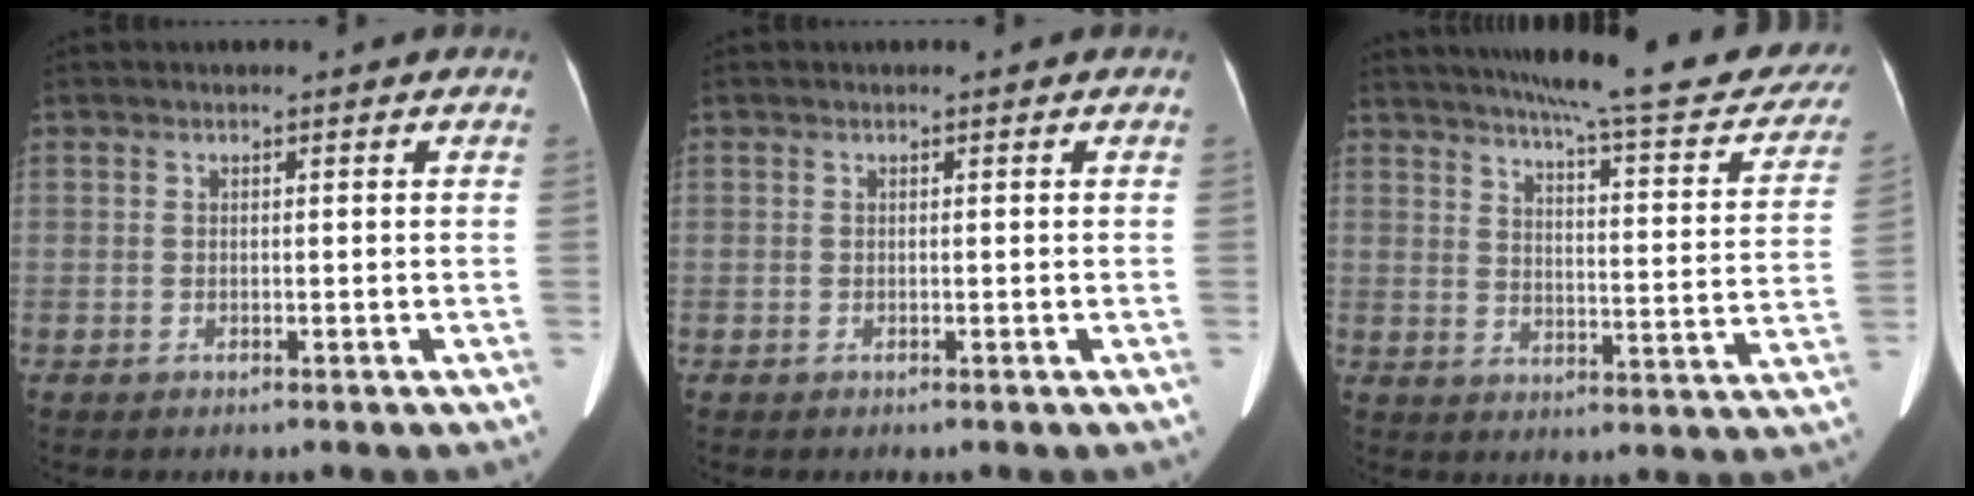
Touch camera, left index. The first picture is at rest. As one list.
[{"total": 0.0}, {"total": 25.2, "force": [21.6, 3.1, 12.7], "torque": [-0.174, -0.045, 0.257]}]